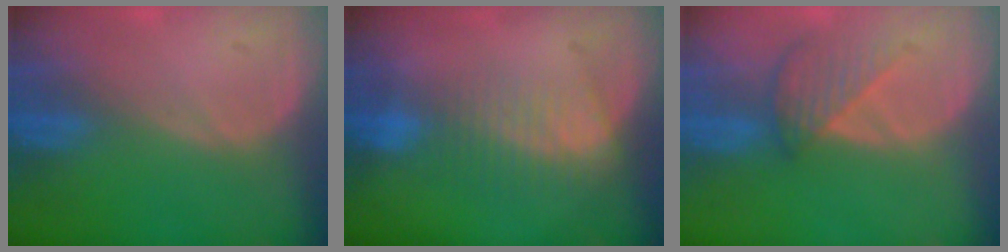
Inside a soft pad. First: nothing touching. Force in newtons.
{"total": 7.4, "press": 6.3, "slide": 3.8}
{"total": 4.5, "press": 4.1, "slide": 1.7}